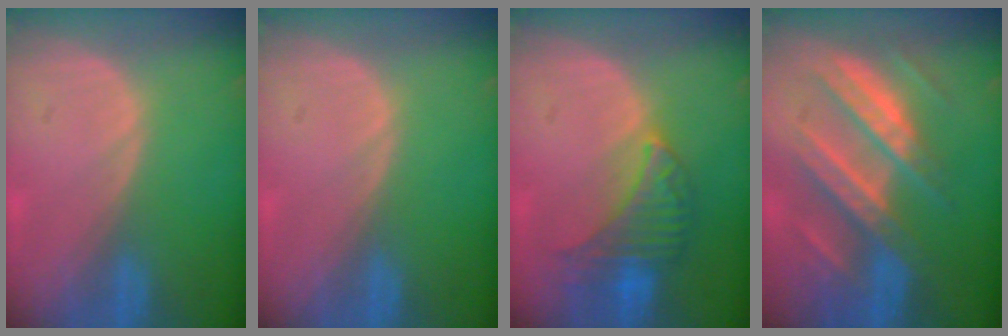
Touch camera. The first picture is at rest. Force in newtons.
{"total": 0.0}
{"total": 6.8, "press": 6.7, "slide": 0.9}
{"total": 9.7, "press": 9.7, "slide": 0.9}